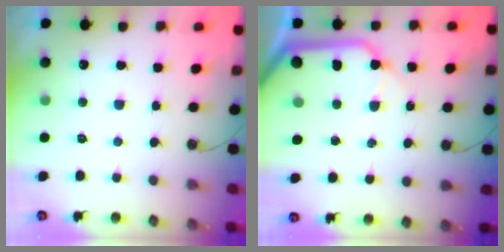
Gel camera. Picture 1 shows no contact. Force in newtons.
{"total": 15.6, "press": 15.4, "slide": 2.4}